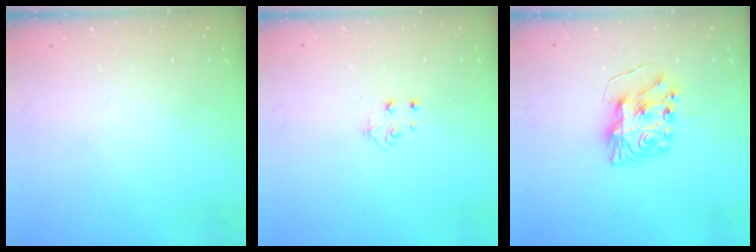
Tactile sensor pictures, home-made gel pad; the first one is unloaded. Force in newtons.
{"total": 4.8, "press": 4.8, "slide": 0.4}
{"total": 8.5, "press": 8.5, "slide": 0.4}